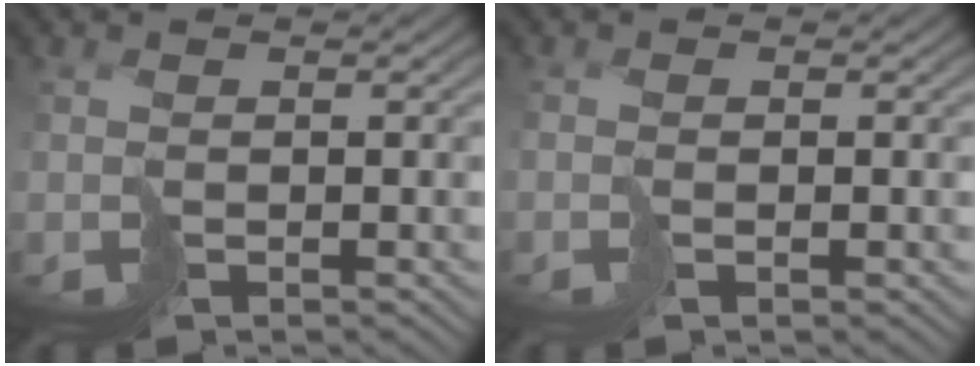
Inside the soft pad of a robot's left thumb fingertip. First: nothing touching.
{"total": 0.7, "force": [-0.3, 0.1, 0.7], "torque": [-0.017, 0.001, -0.009]}